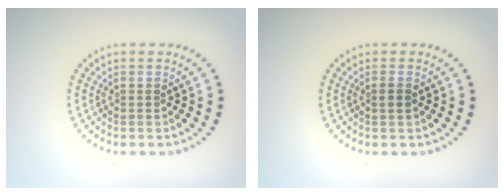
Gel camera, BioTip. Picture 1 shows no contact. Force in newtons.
{"total": 1.0, "press": 1.0, "slide": 0.4}